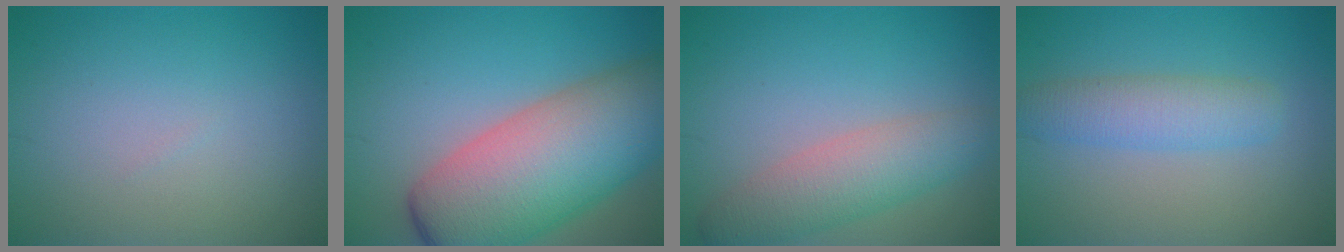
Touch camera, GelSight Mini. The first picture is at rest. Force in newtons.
{"total": 12.8, "press": 12.8, "slide": 0.5}
{"total": 4.7, "press": 4.7, "slide": 0.3}
{"total": 3.5, "press": 3.5, "slide": 0.1}